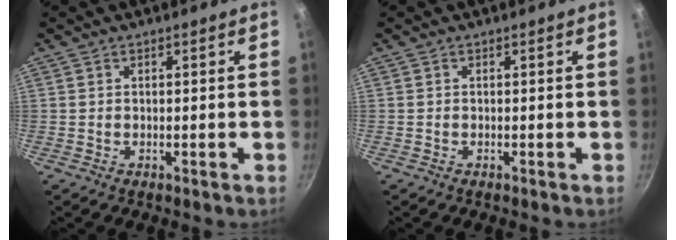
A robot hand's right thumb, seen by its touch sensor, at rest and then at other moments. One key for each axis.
{"total": 0.0}